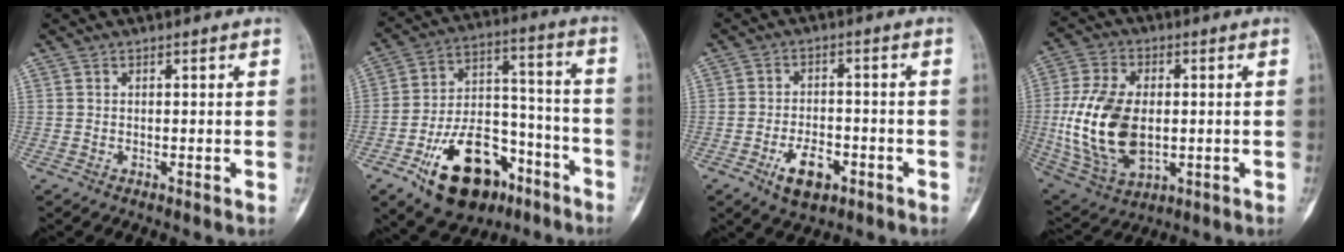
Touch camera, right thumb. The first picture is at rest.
{"total": 21.2, "force": [-11.5, 12.1, 13.0], "torque": [-0.187, 0.084, -0.181]}
{"total": 7.1, "force": [-3.5, 3.9, 4.8], "torque": [-0.066, 0.018, -0.055]}
{"total": 18.2, "force": [-0.9, 11.1, 14.3], "torque": [-0.281, -0.006, -0.003]}